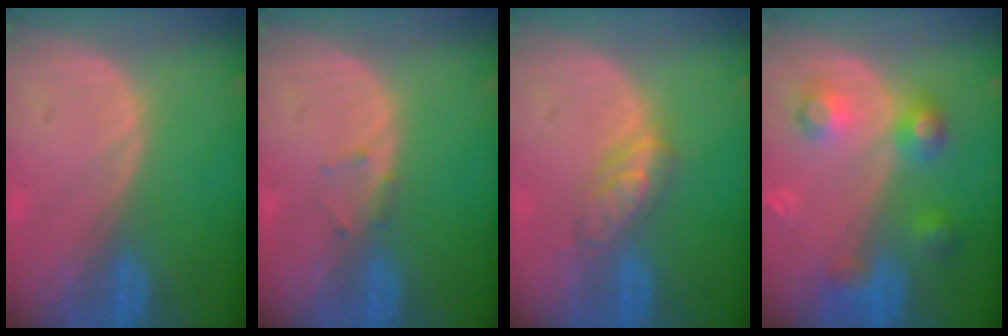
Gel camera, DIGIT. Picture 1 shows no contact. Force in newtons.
{"total": 1.1, "press": 1.0, "slide": 0.2}
{"total": 4.7, "press": 4.5, "slide": 1.5}
{"total": 6.1, "press": 6.0, "slide": 0.3}